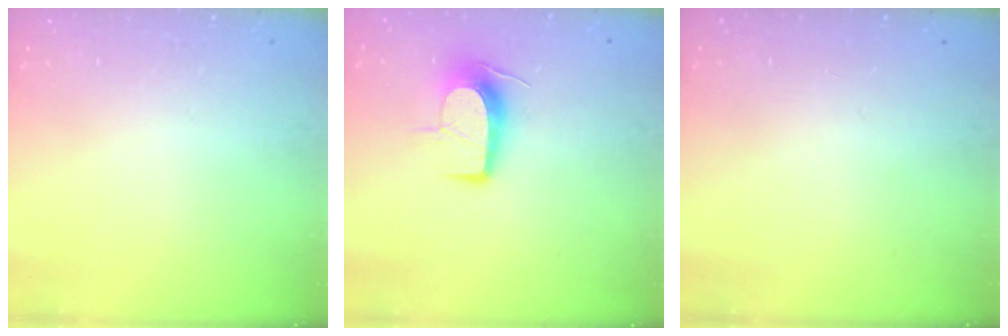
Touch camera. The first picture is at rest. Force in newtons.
{"total": 10.2, "press": 10.2, "slide": 0.8}
{"total": 0.0}